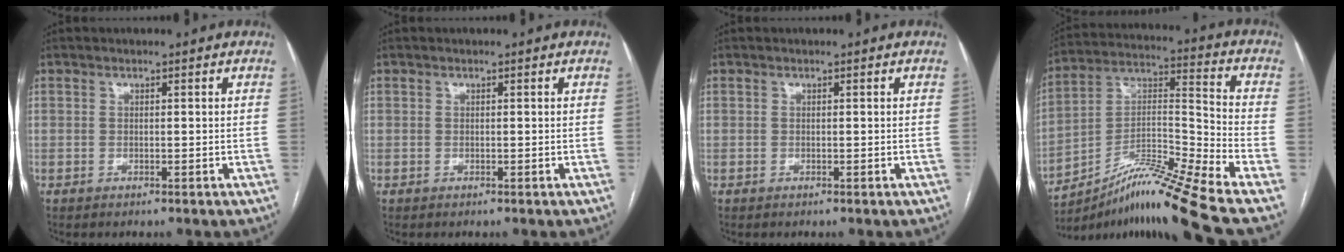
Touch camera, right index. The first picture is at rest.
{"total": 0.0}
{"total": 0.0}
{"total": 16.7, "force": [-12.6, -2.0, 10.8], "torque": [-0.199, 0.010, -0.218]}